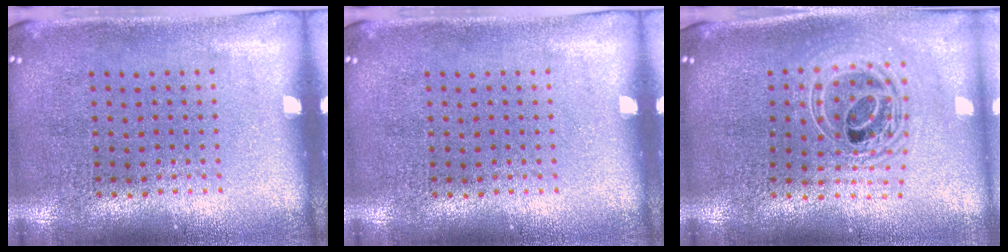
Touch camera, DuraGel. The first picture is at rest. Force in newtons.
{"total": 0.0}
{"total": 2.2, "press": 1.7, "slide": 1.5}